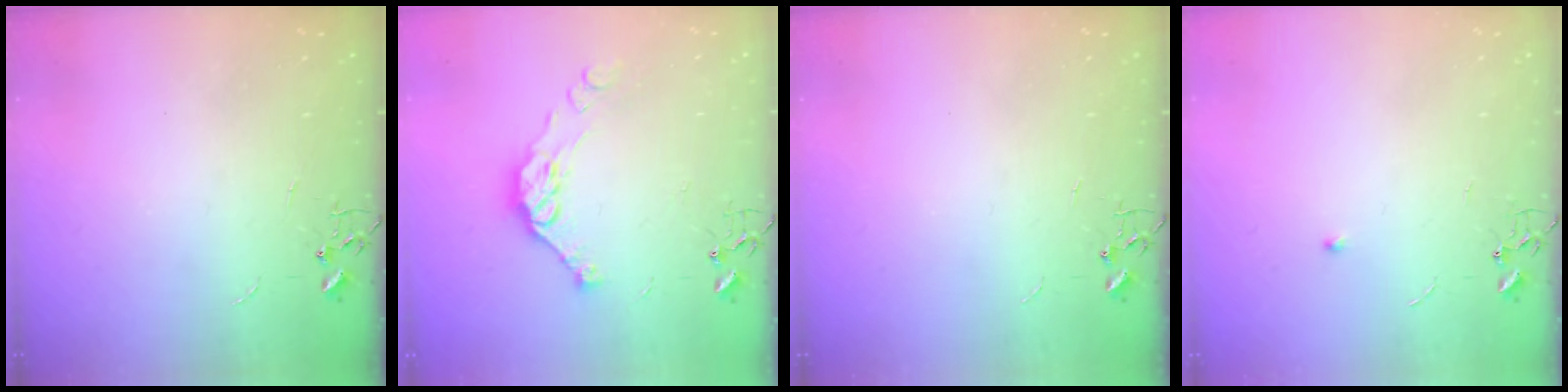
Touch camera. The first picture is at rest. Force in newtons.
{"total": 11.1, "press": 11.1, "slide": 0.8}
{"total": 0.0}
{"total": 4.7, "press": 4.7, "slide": 0.6}